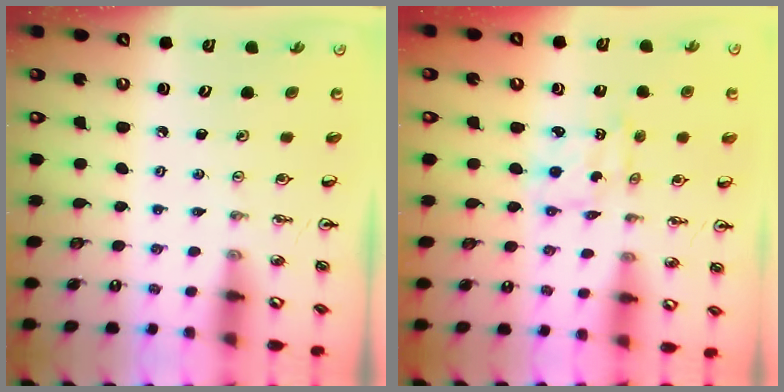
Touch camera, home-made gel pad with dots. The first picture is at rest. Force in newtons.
{"total": 1.9, "press": 1.9, "slide": 0.1}